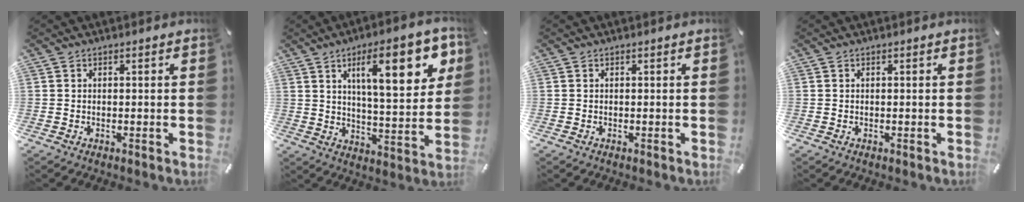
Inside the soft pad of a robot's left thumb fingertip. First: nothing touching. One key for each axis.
{"total": 19.0, "fx": 8.2, "fy": 6.5, "fz": 15.9, "tx": -0.238, "ty": -0.020, "tz": 0.122}
{"total": 0.0}
{"total": 0.0}